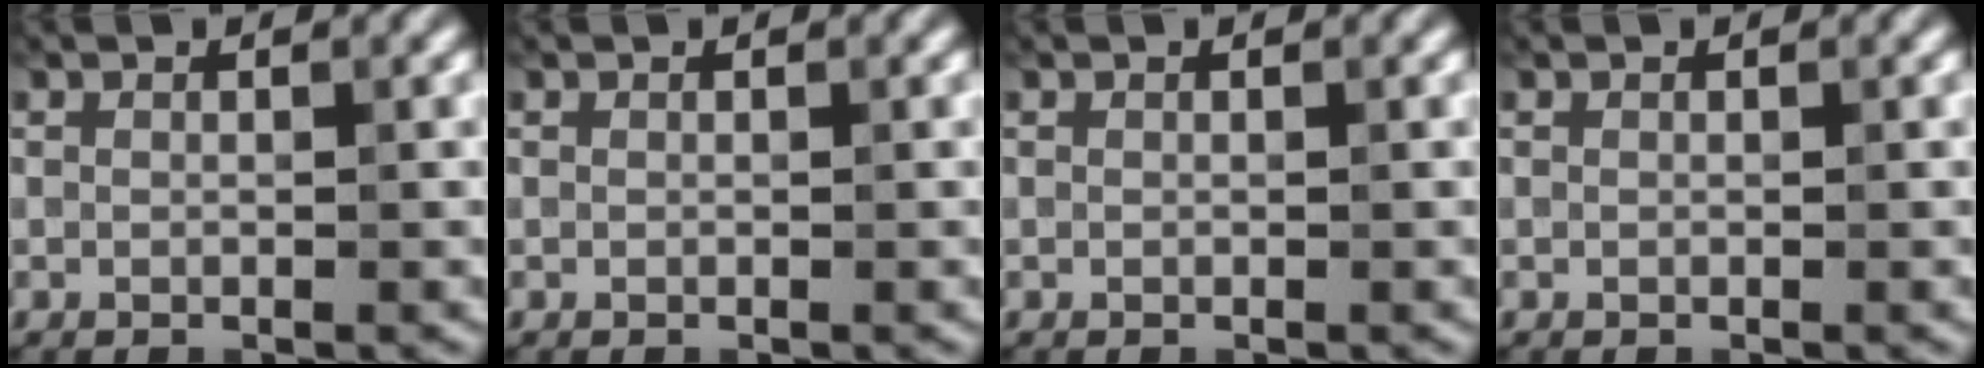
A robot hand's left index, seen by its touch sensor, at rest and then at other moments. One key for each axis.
{"total": 0.0}
{"total": 0.0}
{"total": 0.0}